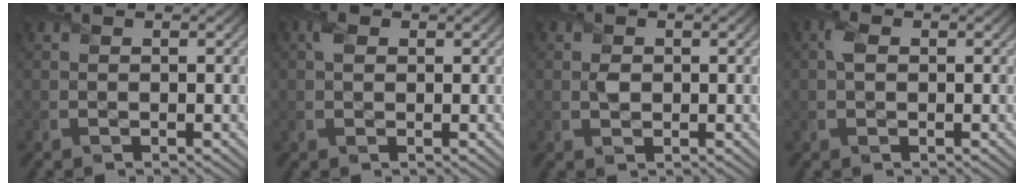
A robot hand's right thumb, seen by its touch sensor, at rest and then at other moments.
{"total": 1.7, "force": [0.6, 1.1, 1.2], "torque": [-0.029, 0.005, 0.008]}
{"total": 1.3, "force": [0.2, 1.2, 0.6], "torque": [-0.015, -0.003, 0.001]}
{"total": 1.9, "force": [0.3, 1.2, 1.4], "torque": [-0.035, 0.005, 0.001]}